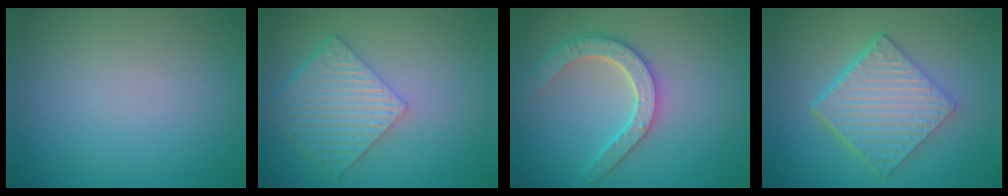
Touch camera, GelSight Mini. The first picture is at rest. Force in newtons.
{"total": 6.1, "press": 4.5, "slide": 4.1}
{"total": 4.7, "press": 4.2, "slide": 2.1}
{"total": 7.0, "press": 4.7, "slide": 5.2}